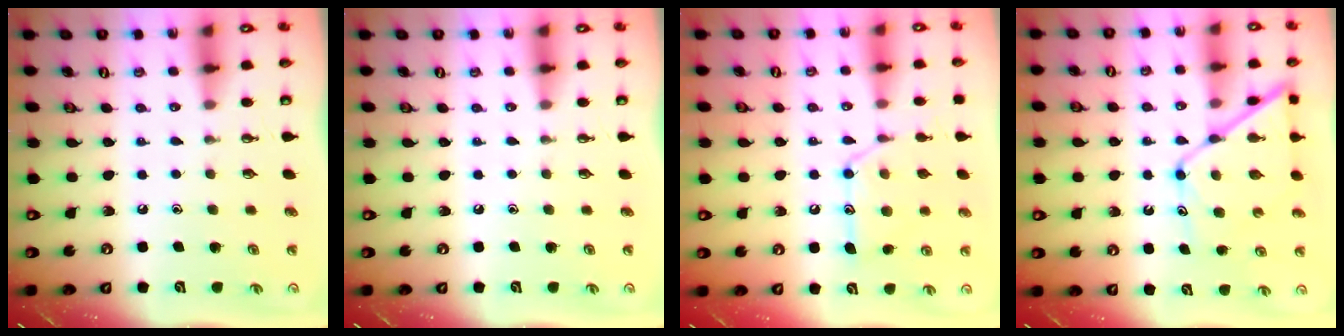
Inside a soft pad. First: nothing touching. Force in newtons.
{"total": 0.0}
{"total": 15.1, "press": 15.1, "slide": 1.1}
{"total": 12.3, "press": 12.3, "slide": 1.1}